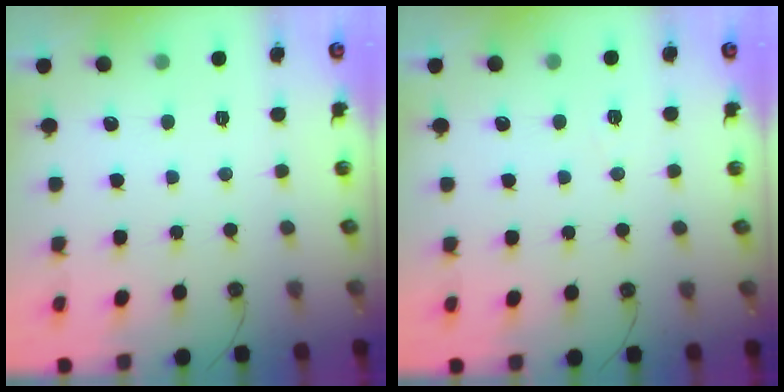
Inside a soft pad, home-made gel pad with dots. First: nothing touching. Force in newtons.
{"total": 5.6, "press": 3.4, "slide": 4.5}